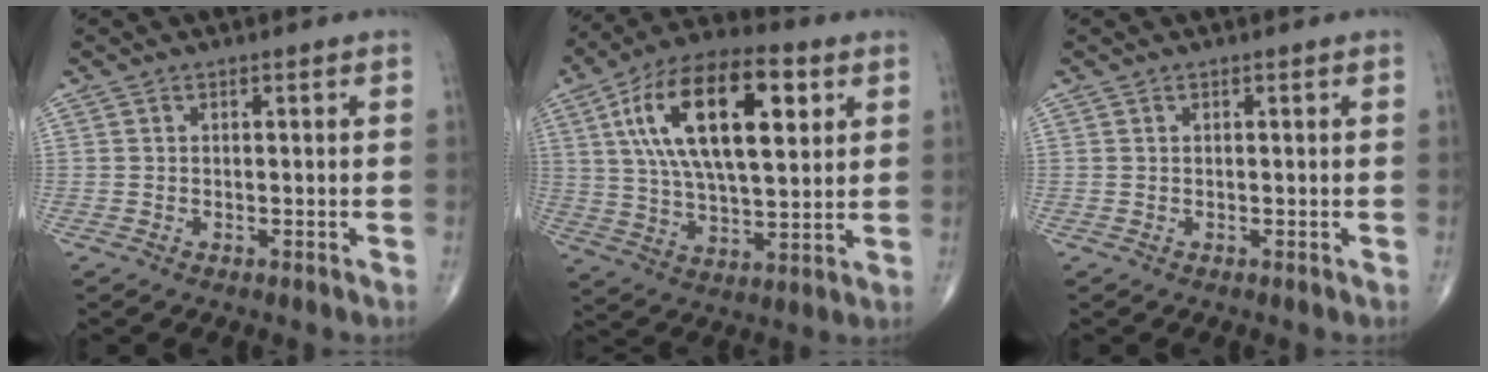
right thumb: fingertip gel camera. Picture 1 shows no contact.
{"total": 22.2, "force": [6.8, 9.9, 18.7], "torque": [-0.321, -0.001, 0.111]}
{"total": 0.0}